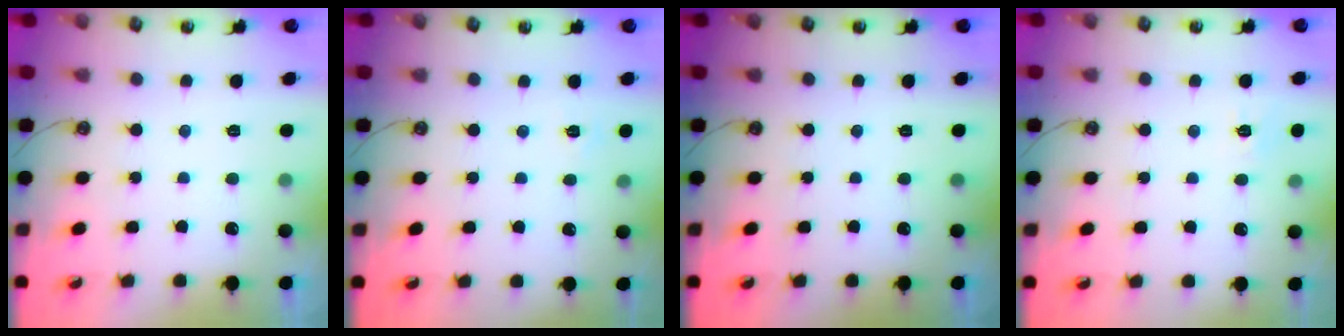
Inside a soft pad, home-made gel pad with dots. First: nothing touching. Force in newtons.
{"total": 2.3, "press": 2.3, "slide": 0.3}
{"total": 0.0}
{"total": 6.7, "press": 6.7, "slide": 0.6}